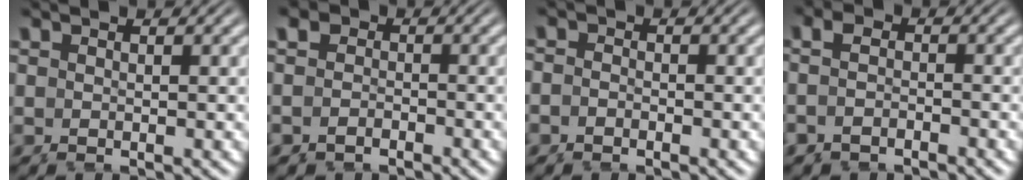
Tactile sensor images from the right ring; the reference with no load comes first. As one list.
[{"total": 3.4, "force": [-2.1, 2.6, 0.5], "torque": [-0.027, -0.021, -0.037]}, {"total": 1.9, "force": [-1.5, 1.1, 0.0], "torque": [-0.013, -0.012, -0.033]}, {"total": 2.7, "force": [-2.2, 1.2, 1.1], "torque": [-0.030, -0.016, -0.038]}]